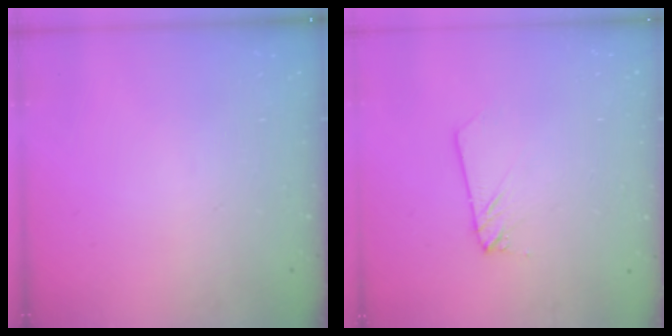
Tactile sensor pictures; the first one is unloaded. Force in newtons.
{"total": 2.3, "press": 2.3, "slide": 0.1}